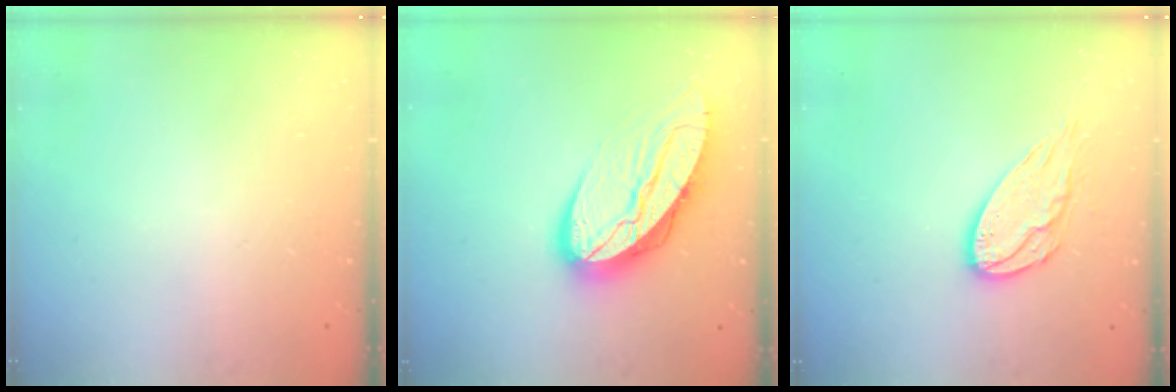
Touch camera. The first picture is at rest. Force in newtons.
{"total": 14.8, "press": 14.7, "slide": 1.3}
{"total": 10.3, "press": 10.3, "slide": 0.4}